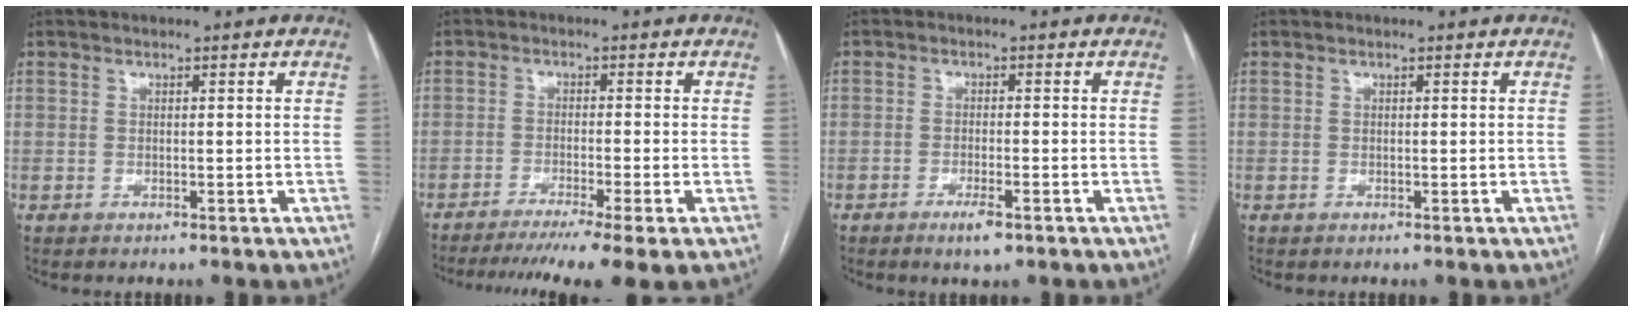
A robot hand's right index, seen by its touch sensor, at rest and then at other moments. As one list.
[{"total": 10.7, "force": [-8.2, -1.2, 6.7], "torque": [-0.091, -0.024, -0.124]}, {"total": 3.3, "force": [-2.0, 0.5, 2.6], "torque": [-0.047, -0.004, -0.032]}, {"total": 0.0}]